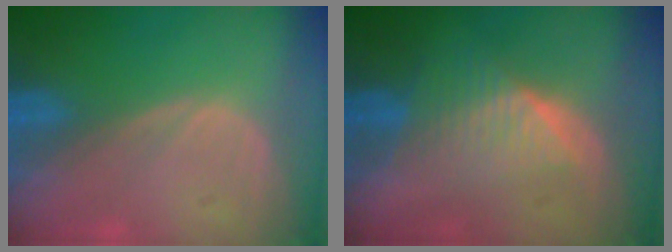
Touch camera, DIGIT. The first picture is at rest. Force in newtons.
{"total": 6.4, "press": 5.8, "slide": 2.6}